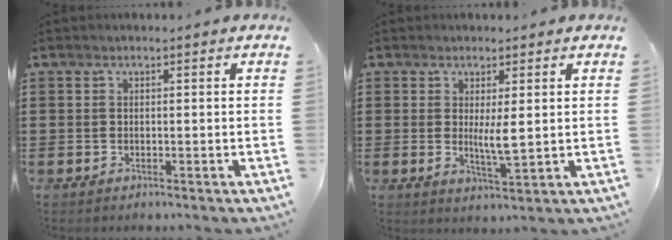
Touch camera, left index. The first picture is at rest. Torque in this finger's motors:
{"motor_torque": [0.92, 0.01, 0.40, 0.09]}